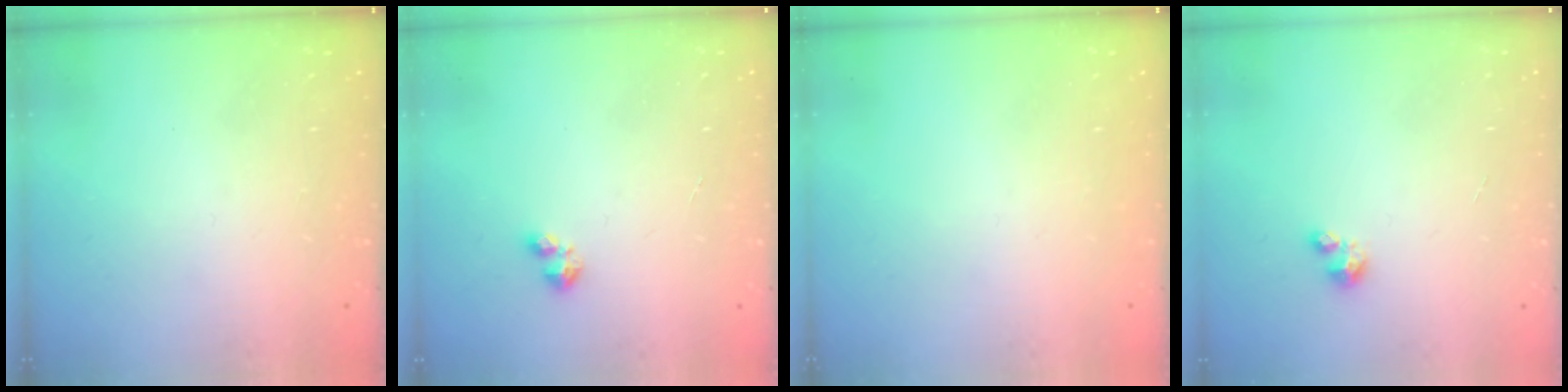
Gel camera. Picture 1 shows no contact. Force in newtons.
{"total": 1.9, "press": 1.9, "slide": 0.4}
{"total": 0.0}
{"total": 2.5, "press": 2.5, "slide": 0.3}